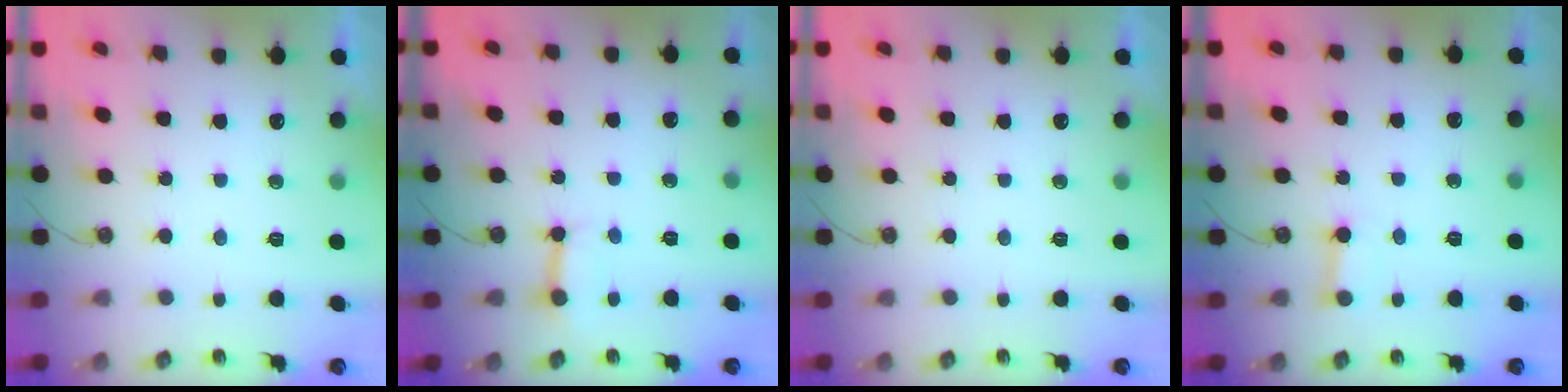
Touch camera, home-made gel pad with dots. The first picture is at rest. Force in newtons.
{"total": 4.9, "press": 4.9, "slide": 0.6}
{"total": 0.0}
{"total": 2.9, "press": 2.9, "slide": 0.2}